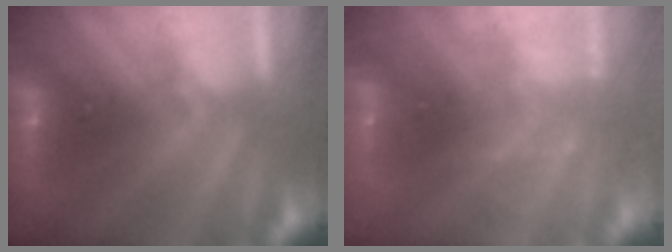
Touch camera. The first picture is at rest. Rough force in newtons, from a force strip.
{"total": 2.4}